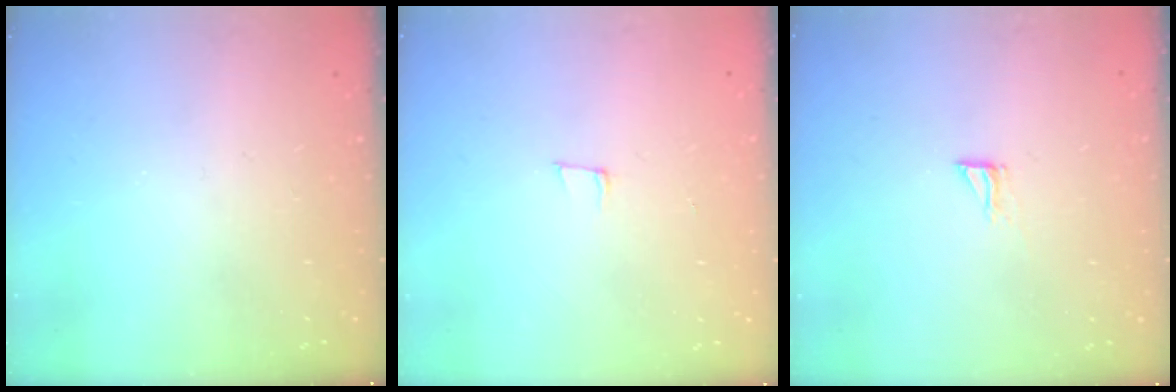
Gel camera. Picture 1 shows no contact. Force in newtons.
{"total": 5.6, "press": 4.5, "slide": 3.3}
{"total": 4.6, "press": 4.5, "slide": 0.5}